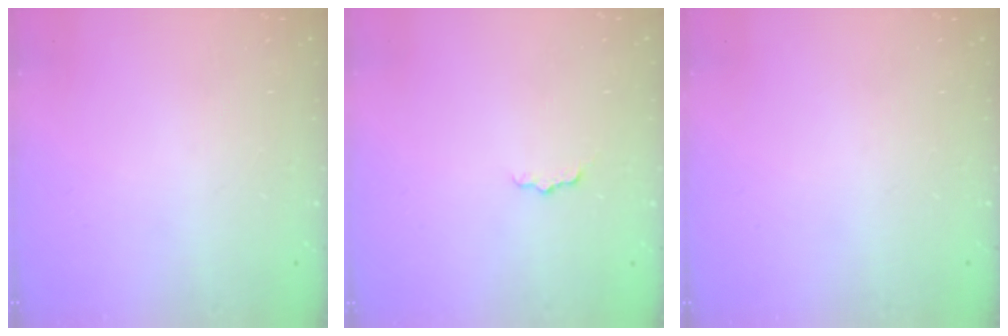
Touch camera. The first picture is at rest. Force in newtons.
{"total": 3.0, "press": 3.0, "slide": 0.1}
{"total": 0.0}